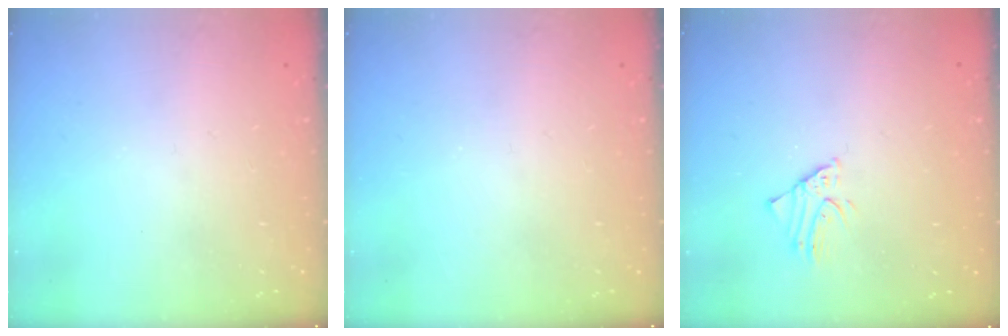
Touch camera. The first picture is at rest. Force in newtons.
{"total": 0.0}
{"total": 1.7, "press": 1.7, "slide": 0.1}